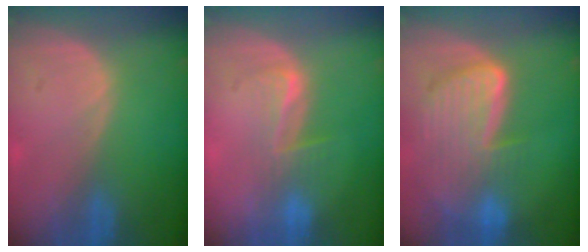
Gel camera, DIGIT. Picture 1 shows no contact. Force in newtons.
{"total": 4.0, "press": 3.7, "slide": 1.6}
{"total": 9.7, "press": 8.2, "slide": 5.3}